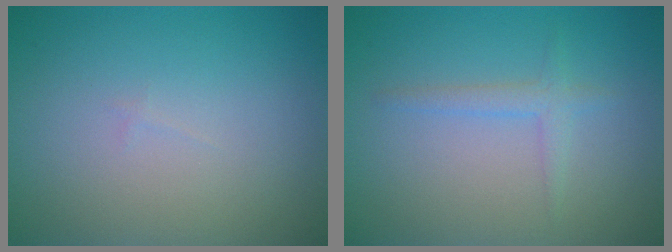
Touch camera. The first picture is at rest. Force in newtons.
{"total": 1.5, "press": 1.5, "slide": 0.0}